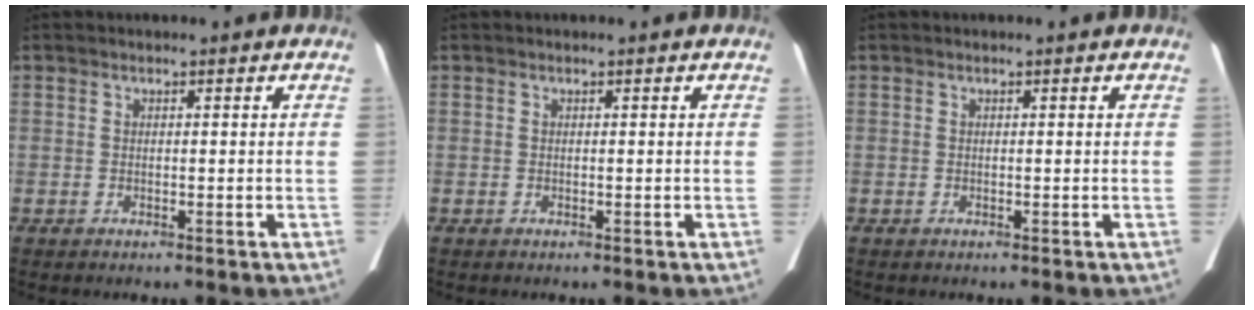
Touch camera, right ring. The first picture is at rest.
{"total": 0.0}
{"total": 0.0}